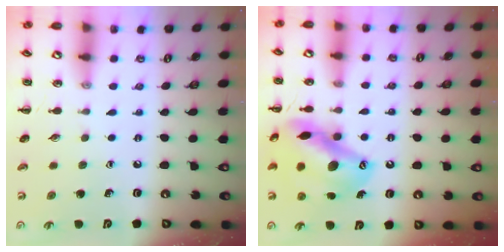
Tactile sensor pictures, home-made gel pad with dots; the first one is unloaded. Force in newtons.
{"total": 17.8, "press": 17.6, "slide": 2.8}